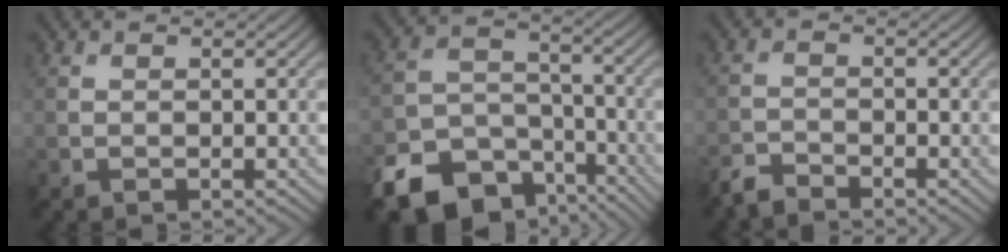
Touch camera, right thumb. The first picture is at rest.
{"total": 13.3, "force": [-9.0, 8.0, 5.8], "torque": [-0.134, -0.035, -0.146]}
{"total": 2.6, "force": [-2.5, 0.5, 0.5], "torque": [-0.013, -0.005, -0.060]}